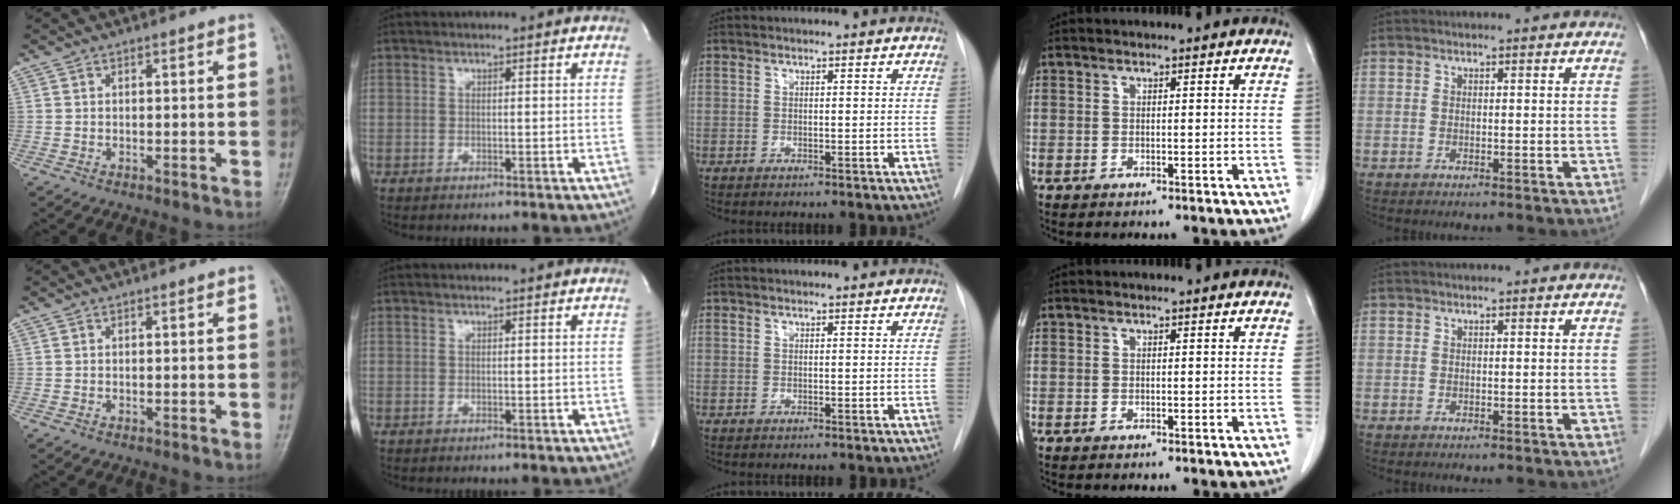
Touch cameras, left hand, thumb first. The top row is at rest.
{}